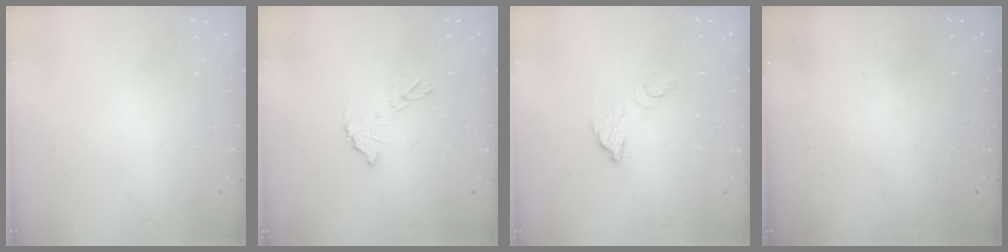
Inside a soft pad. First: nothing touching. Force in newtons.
{"total": 7.9, "press": 7.9, "slide": 0.4}
{"total": 3.7, "press": 3.7, "slide": 0.2}
{"total": 3.3, "press": 3.3, "slide": 0.1}